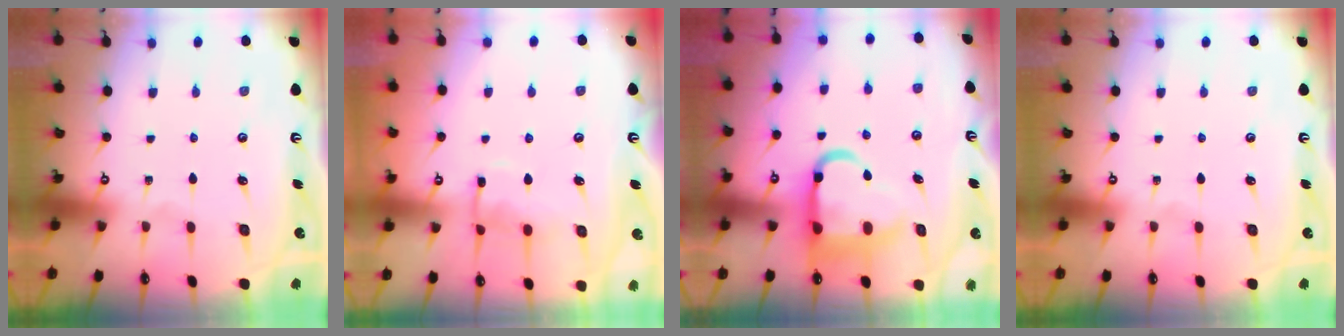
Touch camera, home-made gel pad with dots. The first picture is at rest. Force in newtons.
{"total": 9.2, "press": 9.2, "slide": 1.0}
{"total": 13.3, "press": 13.2, "slide": 1.7}
{"total": 0.0}